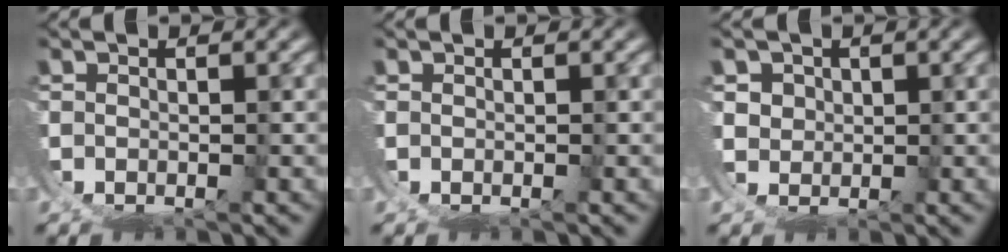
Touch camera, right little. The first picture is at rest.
{"total": 0.0}
{"total": 3.7, "force": [1.5, 3.0, 1.5], "torque": [-0.042, -0.012, 0.032]}